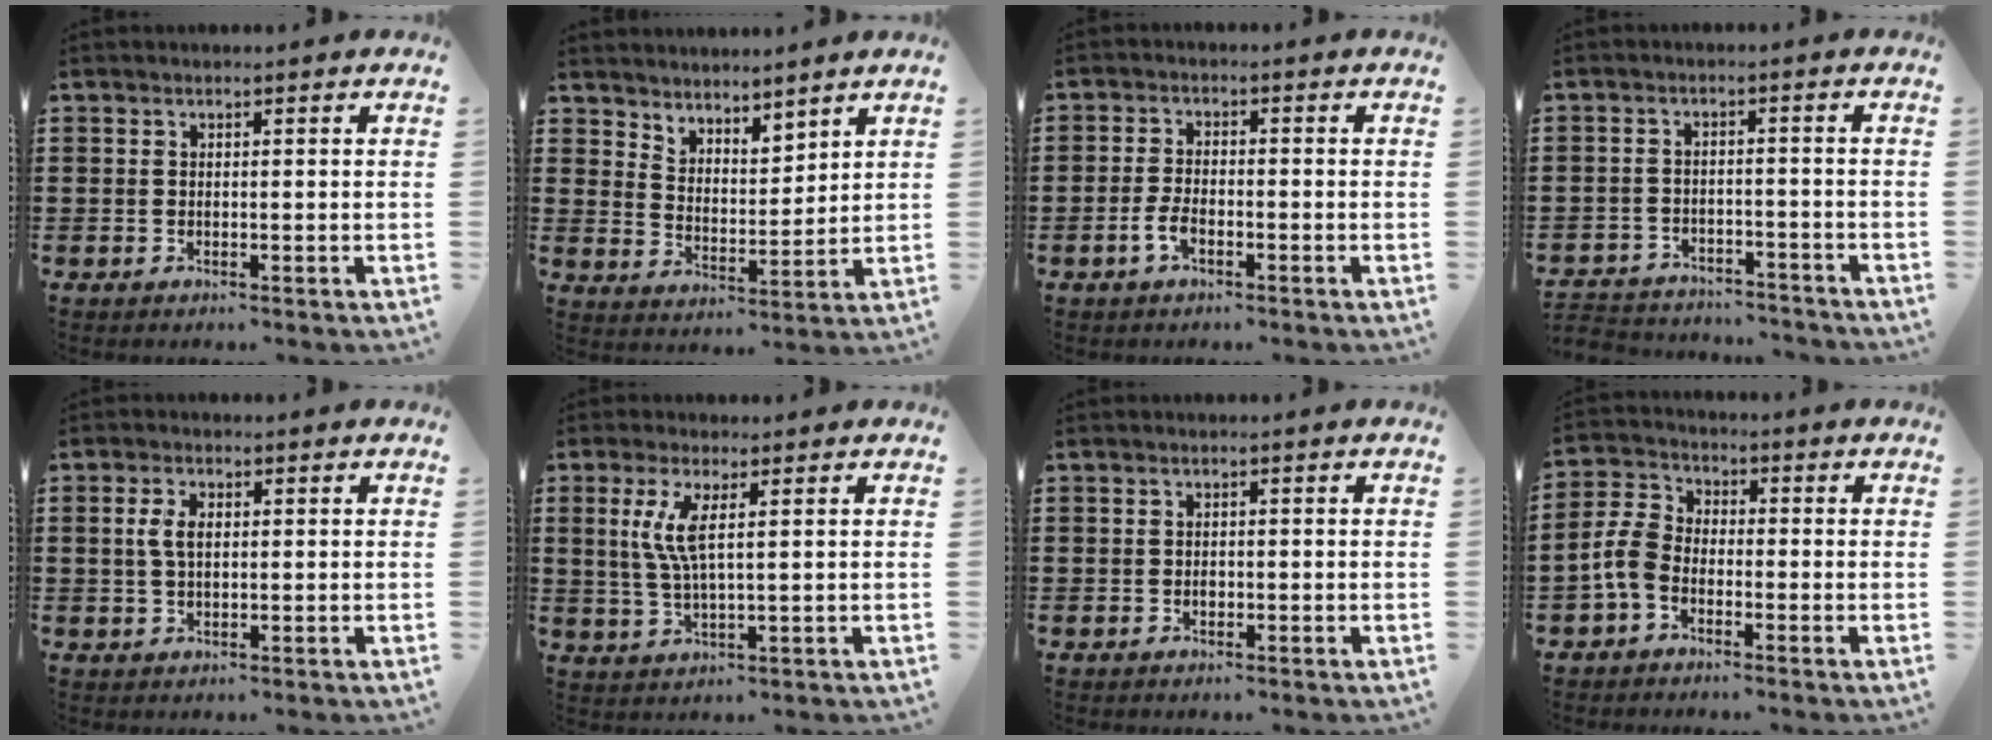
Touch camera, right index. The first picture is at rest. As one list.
[{"total": 4.4, "force": [4.3, 0.7, -0.4], "torque": [-0.010, -0.021, 0.081]}, {"total": 3.1, "force": [-1.4, 1.3, 2.4], "torque": [-0.056, -0.002, -0.030]}, {"total": 3.1, "force": [-3.1, 0.3, -0.1], "torque": [-0.007, -0.001, -0.066]}, {"total": 3.3, "force": [0.4, 1.8, 2.8], "torque": [-0.065, 0.007, 0.003]}, {"total": 5.5, "force": [1.5, 1.2, 5.2], "torque": [-0.120, -0.005, 0.019]}, {"total": 0.9, "force": [-0.2, 0.7, 0.4], "torque": [-0.009, 0.001, -0.004]}, {"total": 5.5, "force": [-2.4, 3.5, 3.5], "torque": [-0.107, -0.001, -0.056]}]